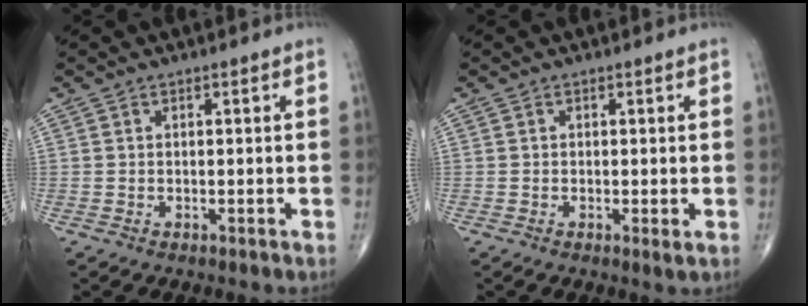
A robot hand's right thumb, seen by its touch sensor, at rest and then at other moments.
{"total": 1.0, "force": [-0.1, 0.1, 1.0], "torque": [-0.017, -0.006, -0.006]}